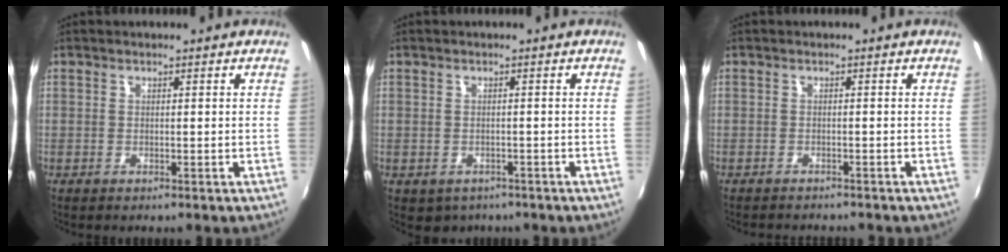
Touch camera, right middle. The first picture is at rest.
{"total": 2.6, "force": [-1.4, 2.0, 0.7], "torque": [-0.020, -0.006, -0.015]}
{"total": 3.4, "force": [-3.2, 0.6, 1.0], "torque": [-0.026, -0.013, -0.049]}